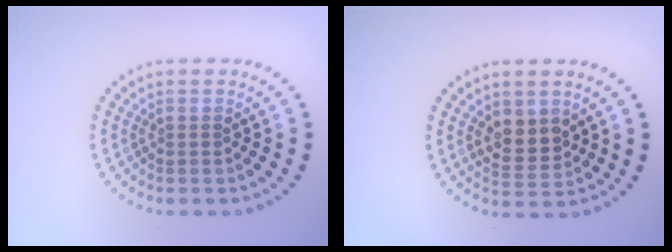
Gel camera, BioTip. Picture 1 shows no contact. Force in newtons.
{"total": 2.7, "press": 2.6, "slide": 0.8}